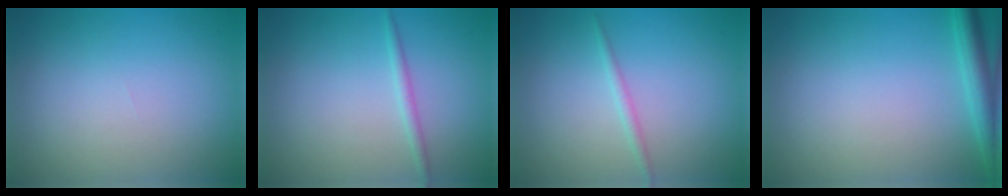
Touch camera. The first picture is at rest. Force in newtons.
{"total": 1.1, "press": 1.1, "slide": 0.1}
{"total": 1.0, "press": 1.0, "slide": 0.1}
{"total": 3.0, "press": 3.0, "slide": 0.2}